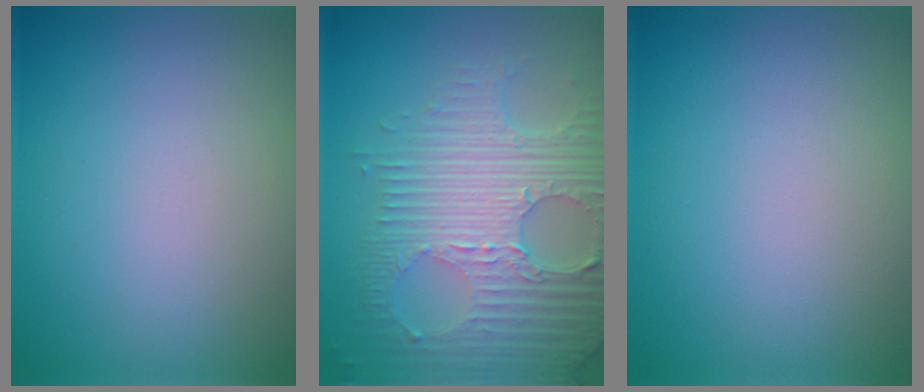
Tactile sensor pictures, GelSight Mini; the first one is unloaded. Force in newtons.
{"total": 8.0, "press": 5.8, "slide": 5.6}
{"total": 0.0}